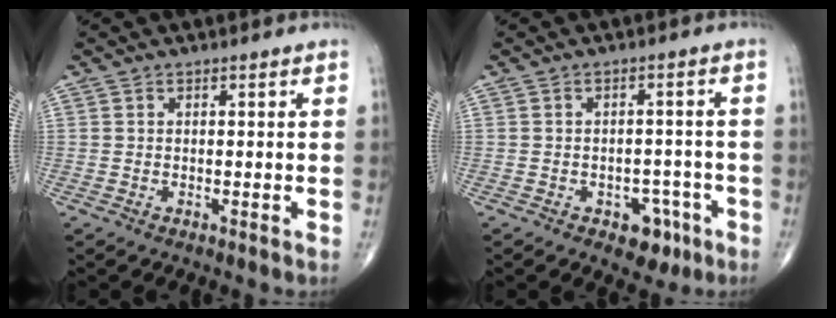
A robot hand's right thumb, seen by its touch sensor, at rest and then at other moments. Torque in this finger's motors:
{"motor_torque": [2.80, 0.81, 0.05, -0.32, 0.00]}